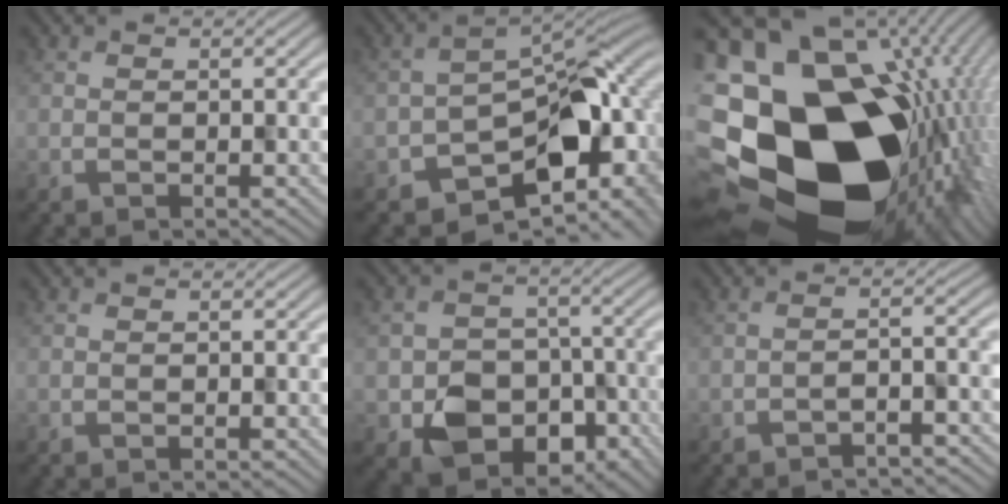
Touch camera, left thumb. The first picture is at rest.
{"total": 9.3, "force": [-3.9, 5.9, 6.0], "torque": [-0.073, -0.012, -0.068]}
{"total": 21.1, "force": [-1.6, 16.5, 13.1], "torque": [-0.255, -0.067, 0.000]}
{"total": 0.0}
{"total": 7.2, "force": [-2.8, 6.2, 2.3], "torque": [-0.044, -0.026, -0.045]}
{"total": 2.3, "force": [-2.3, 0.2, 0.3], "torque": [0.003, 0.008, -0.042]}